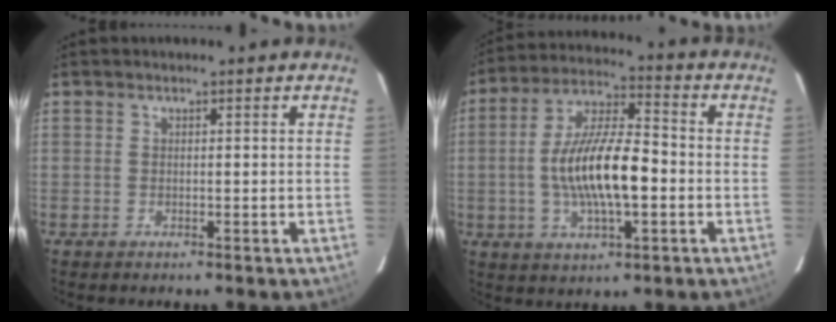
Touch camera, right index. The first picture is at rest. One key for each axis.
{"total": 14.7, "fx": -2.2, "fy": 4.8, "fz": 13.7, "tx": -0.262, "ty": 0.006, "tz": -0.039}